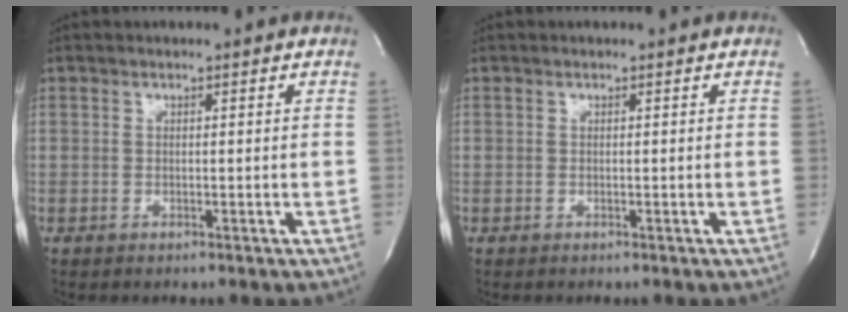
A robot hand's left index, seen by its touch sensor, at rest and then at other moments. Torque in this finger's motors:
{"motor_torque": [0.00, 0.00, 0.00, 0.00]}